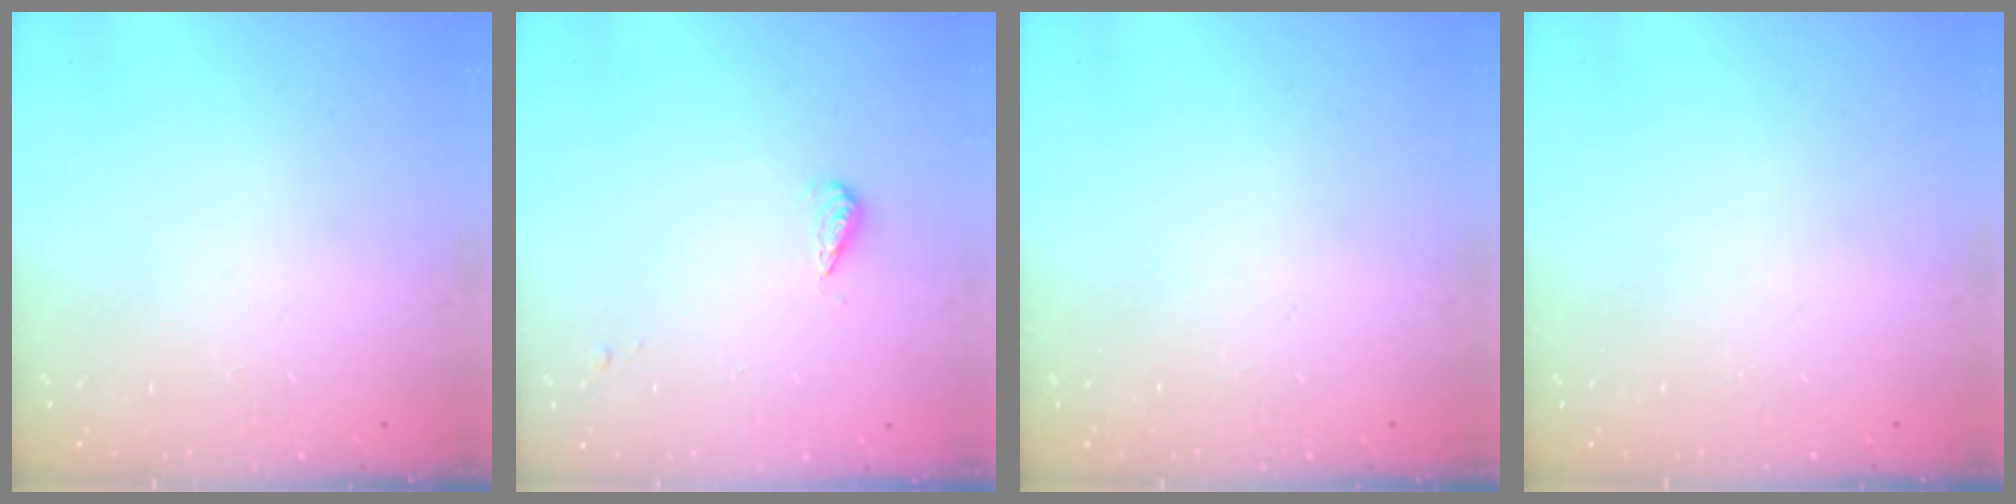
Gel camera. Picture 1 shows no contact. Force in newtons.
{"total": 3.6, "press": 3.5, "slide": 1.1}
{"total": 0.0}
{"total": 0.0}